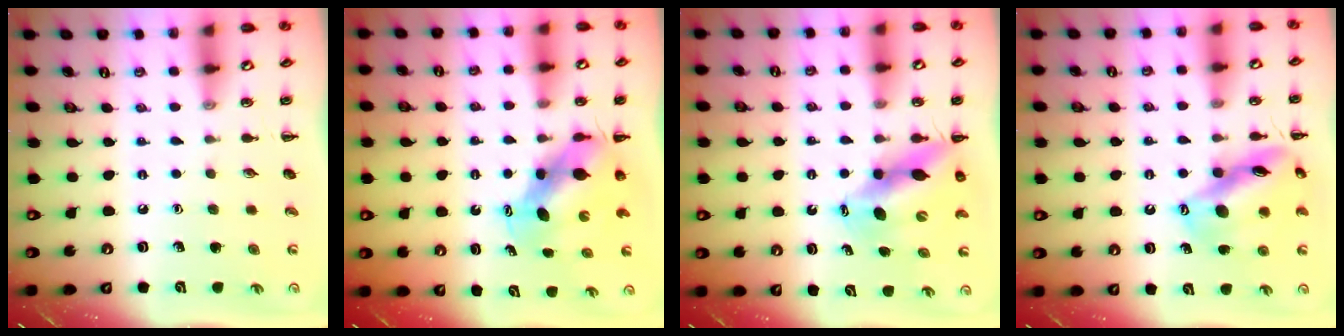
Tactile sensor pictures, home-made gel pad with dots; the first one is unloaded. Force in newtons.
{"total": 6.6, "press": 6.4, "slide": 1.3}
{"total": 12.0, "press": 11.5, "slide": 3.2}
{"total": 15.8, "press": 15.7, "slide": 1.9}